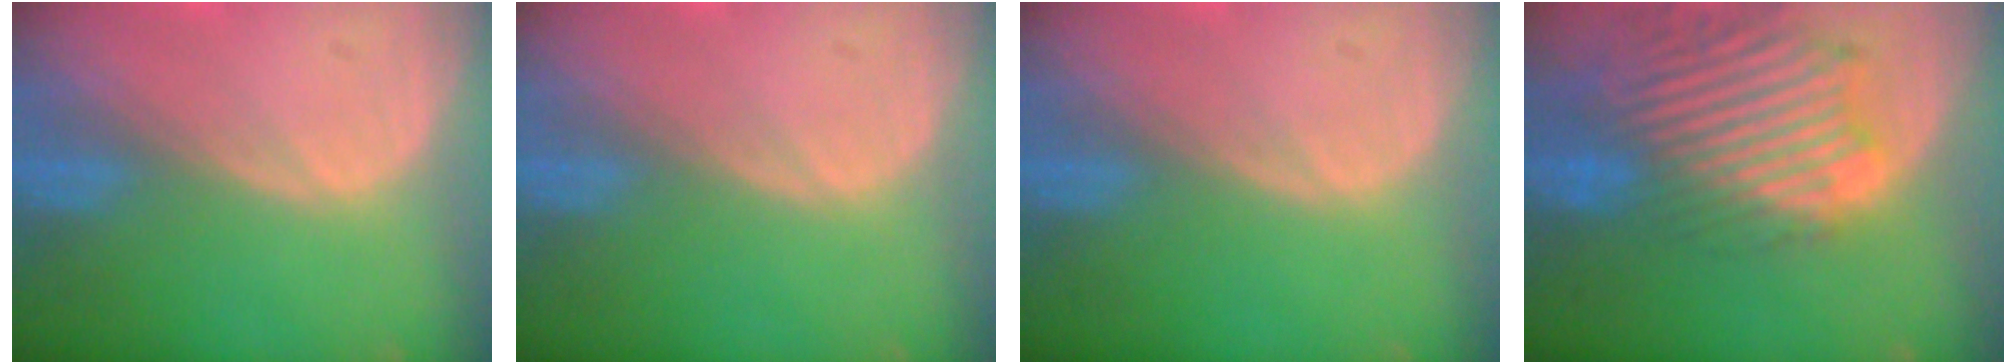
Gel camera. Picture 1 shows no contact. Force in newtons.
{"total": 0.0}
{"total": 0.0}
{"total": 13.7, "press": 11.7, "slide": 7.2}